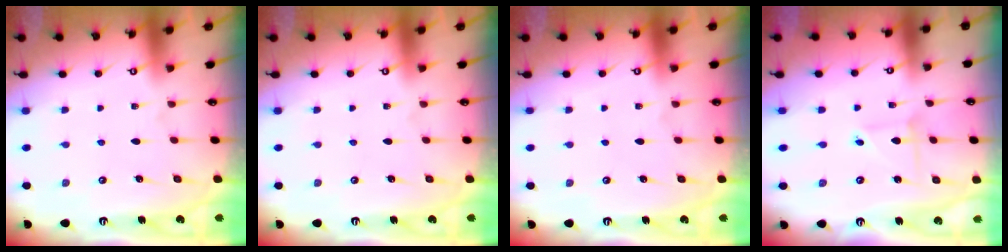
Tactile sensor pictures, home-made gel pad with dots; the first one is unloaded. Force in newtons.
{"total": 0.0}
{"total": 0.0}
{"total": 2.8, "press": 2.8, "slide": 0.2}